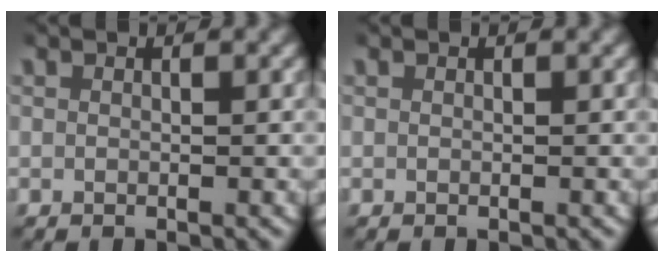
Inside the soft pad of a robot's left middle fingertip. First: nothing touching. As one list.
[{"total": 0.0}]